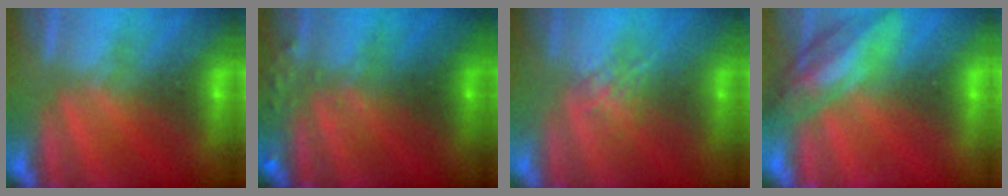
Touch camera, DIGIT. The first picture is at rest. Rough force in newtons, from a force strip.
{"total": 3.1}
{"total": 1.9}
{"total": 2.7}